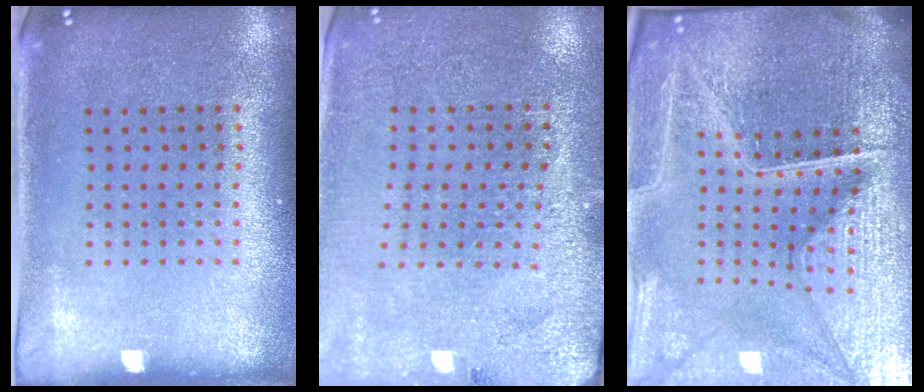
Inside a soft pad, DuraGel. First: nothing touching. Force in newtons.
{"total": 2.8, "press": 2.8, "slide": 0.2}
{"total": 7.0, "press": 6.1, "slide": 3.5}